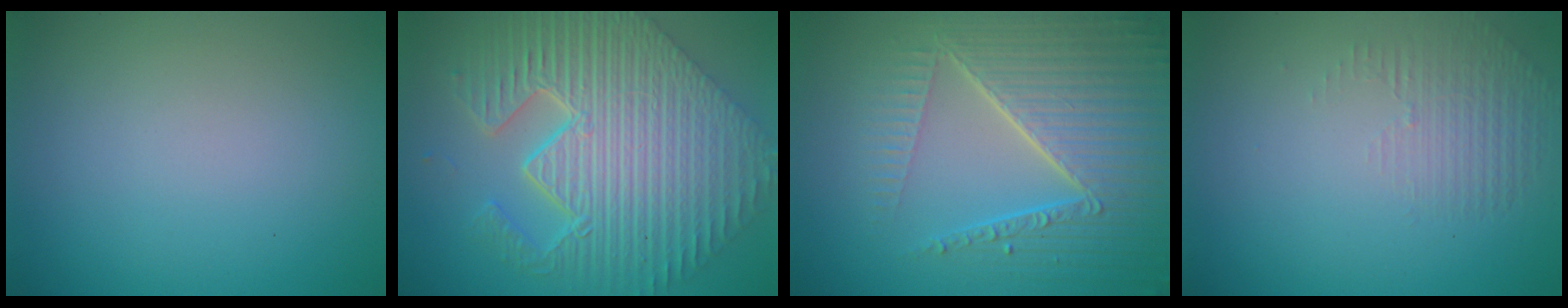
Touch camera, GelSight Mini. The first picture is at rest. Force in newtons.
{"total": 11.5, "press": 7.7, "slide": 8.4}
{"total": 7.5, "press": 5.6, "slide": 5.0}
{"total": 1.4, "press": 0.3, "slide": 1.4}